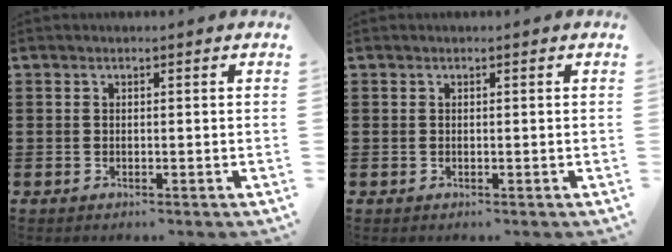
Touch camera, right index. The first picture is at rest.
{"total": 0.0}